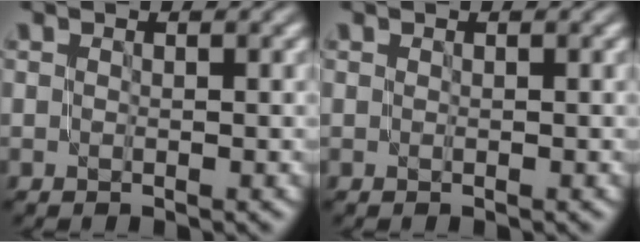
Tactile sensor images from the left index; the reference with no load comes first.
{"total": 0.0}